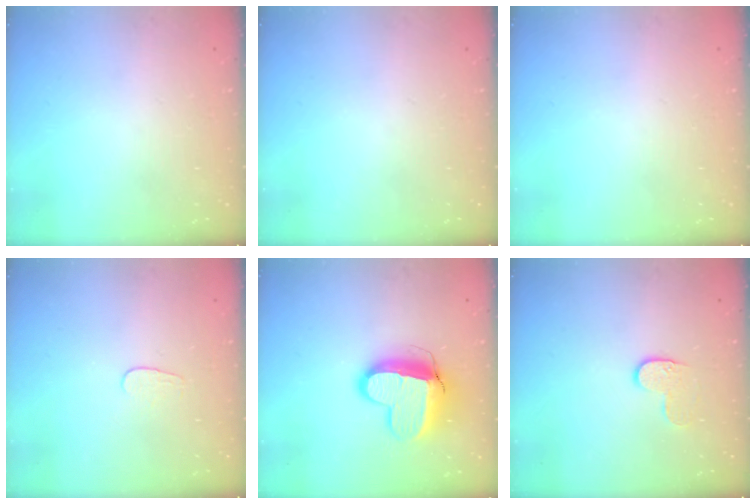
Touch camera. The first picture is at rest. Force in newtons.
{"total": 0.0}
{"total": 0.0}
{"total": 4.0, "press": 4.0, "slide": 0.3}
{"total": 13.1, "press": 13.0, "slide": 1.3}
{"total": 5.4, "press": 5.4, "slide": 0.3}